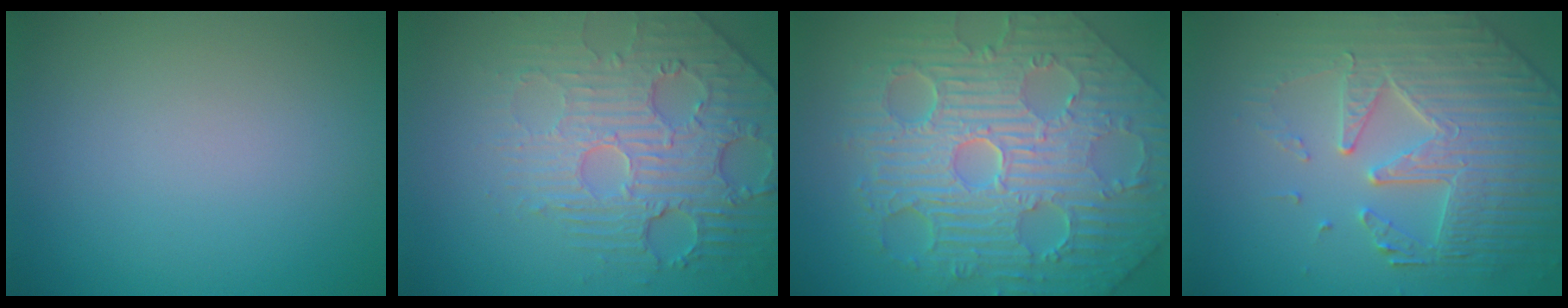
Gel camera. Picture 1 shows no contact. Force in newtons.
{"total": 4.7, "press": 4.4, "slide": 1.7}
{"total": 11.8, "press": 7.7, "slide": 8.9}
{"total": 6.3, "press": 5.3, "slide": 3.5}